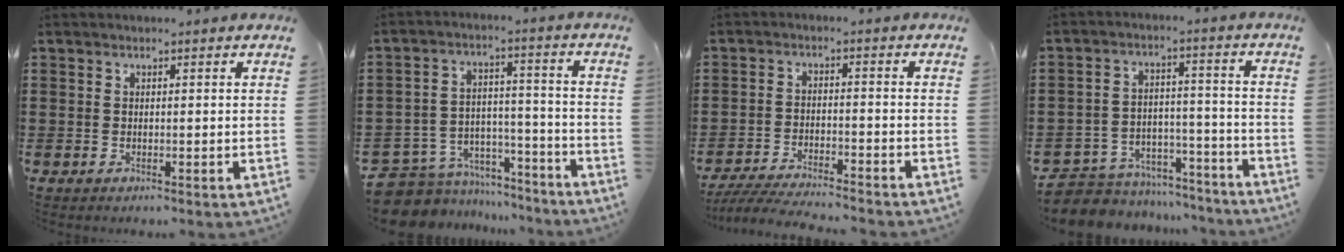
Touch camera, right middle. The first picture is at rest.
{"total": 7.3, "force": [-6.8, 2.6, 0.6], "torque": [-0.028, 0.005, -0.136]}
{"total": 5.0, "force": [-4.8, 0.0, 1.4], "torque": [-0.037, -0.011, -0.097]}
{"total": 6.6, "force": [-6.4, 1.6, 0.4], "torque": [-0.012, 0.015, -0.130]}